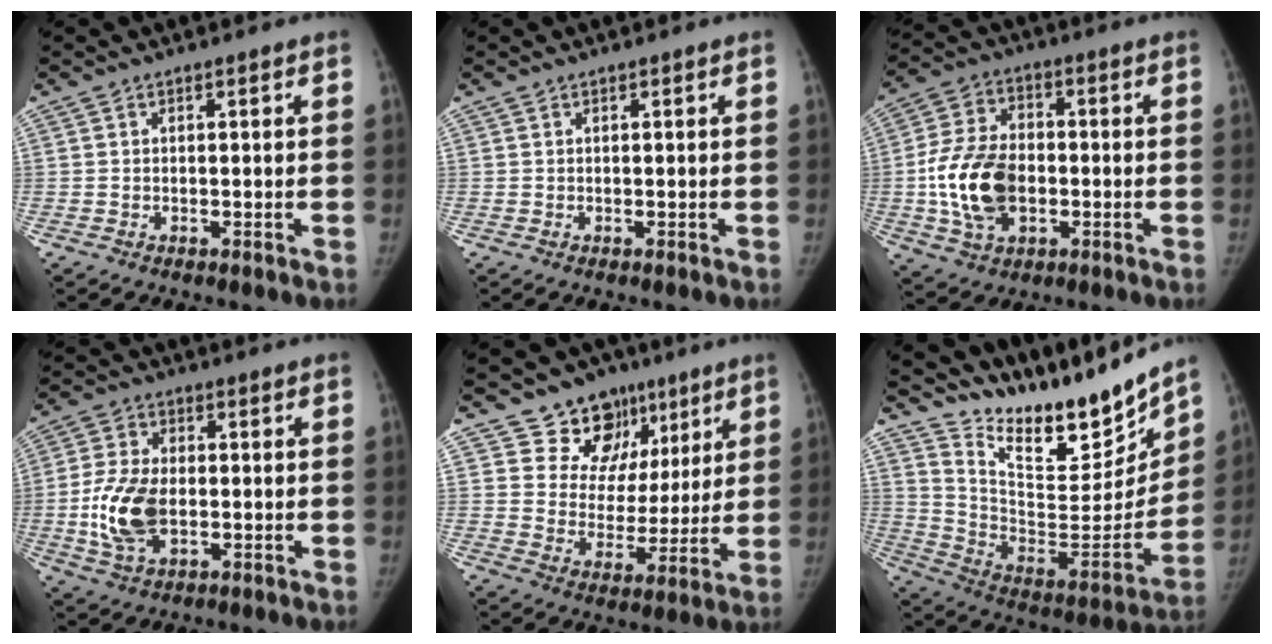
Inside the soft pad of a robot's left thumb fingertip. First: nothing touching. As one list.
[{"total": 0.0}, {"total": 14.9, "force": [-2.1, 9.9, 10.9], "torque": [-0.198, 0.015, -0.033]}, {"total": 11.5, "force": [-1.6, 7.0, 9.0], "torque": [-0.181, 0.004, -0.029]}, {"total": 13.2, "force": [8.2, 9.9, 3.1], "torque": [0.011, -0.030, 0.130]}, {"total": 24.0, "force": [20.6, 5.9, 10.8], "torque": [-0.130, -0.126, 0.339]}]